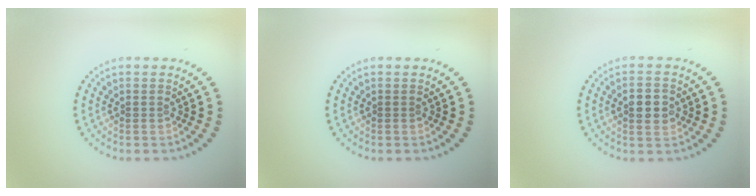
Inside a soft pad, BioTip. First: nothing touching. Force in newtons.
{"total": 0.0}
{"total": 2.9, "press": 2.9, "slide": 0.0}